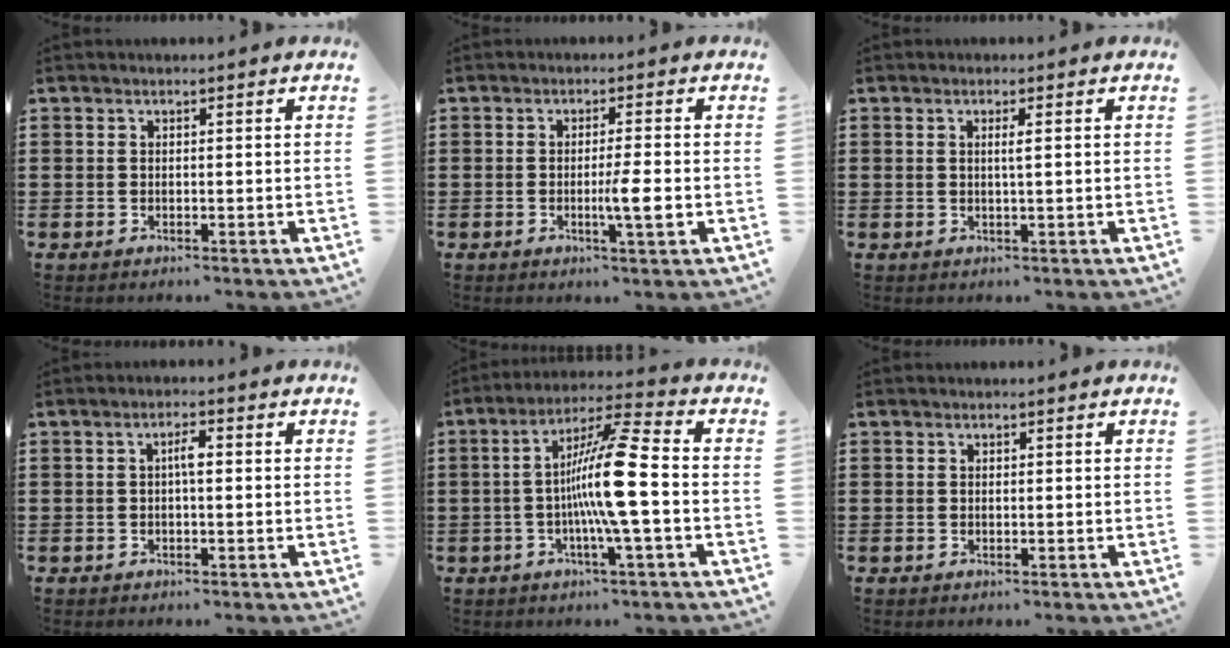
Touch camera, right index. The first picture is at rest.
{"total": 4.6, "force": [-1.0, 0.1, 4.4], "torque": [-0.075, -0.008, -0.019]}
{"total": 1.4, "force": [0.2, -0.1, 1.4], "torque": [-0.026, -0.003, 0.002]}
{"total": 2.2, "force": [0.0, 0.6, 2.2], "torque": [-0.042, 0.005, -0.002]}
{"total": 11.7, "force": [-1.6, 0.1, 11.6], "torque": [-0.231, -0.008, -0.042]}
{"total": 0.0}